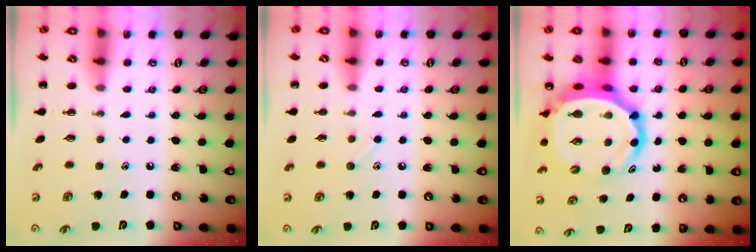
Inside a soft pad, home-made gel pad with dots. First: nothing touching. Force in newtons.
{"total": 6.3, "press": 5.9, "slide": 2.1}
{"total": 11.1, "press": 10.7, "slide": 3.0}